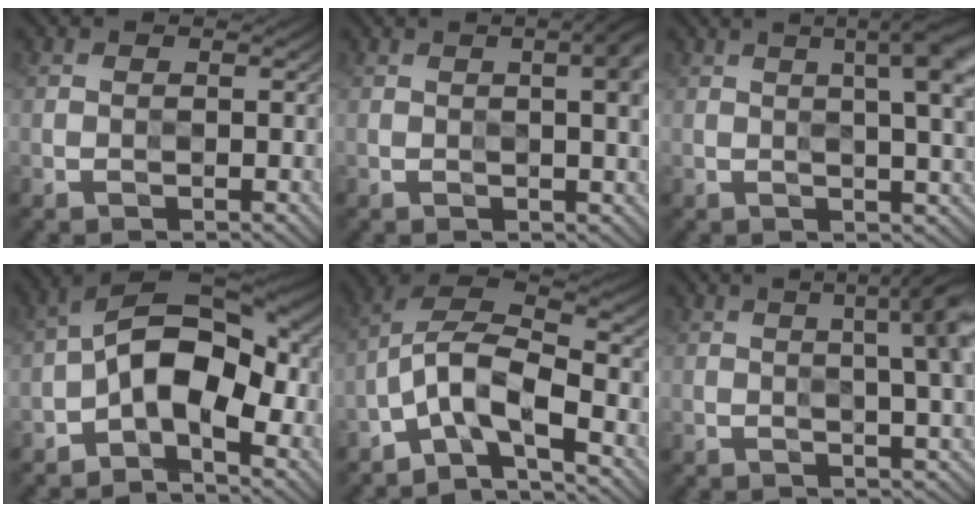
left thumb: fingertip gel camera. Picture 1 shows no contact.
{"total": 5.6, "force": [1.6, 1.6, 5.1], "torque": [-0.047, 0.015, 0.006]}
{"total": 8.8, "force": [3.4, 2.0, 7.9], "torque": [-0.073, 0.029, 0.038]}
{"total": 10.5, "force": [-2.4, 5.7, 8.5], "torque": [-0.137, 0.014, -0.062]}
{"total": 8.7, "force": [-4.8, 3.3, 6.4], "torque": [-0.117, 0.008, -0.105]}
{"total": 7.6, "force": [2.3, 1.8, 7.1], "torque": [-0.065, 0.034, 0.015]}